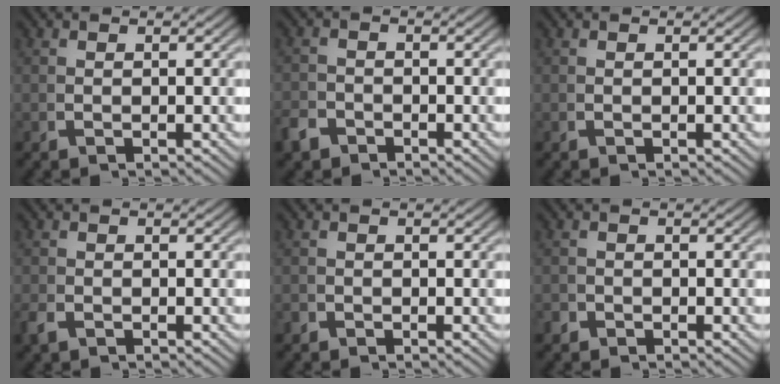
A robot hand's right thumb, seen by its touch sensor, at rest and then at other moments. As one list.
[{"total": 2.1, "force": [-1.9, 1.0, 0.1], "torque": [0.003, -0.009, -0.031]}, {"total": 0.0}, {"total": 0.9, "force": [-0.8, 0.3, 0.2], "torque": [-0.004, -0.004, -0.014]}, {"total": 0.6, "force": [-0.6, 0.1, -0.2], "torque": [0.007, -0.003, -0.012]}, {"total": 1.0, "force": [-0.9, 0.4, -0.2], "torque": [0.008, -0.004, -0.017]}]